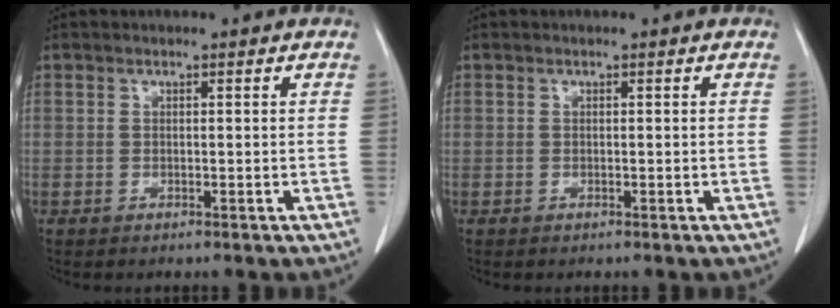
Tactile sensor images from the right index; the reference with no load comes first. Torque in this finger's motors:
{"motor_torque": [0.00, 0.00, 0.00, 0.00]}